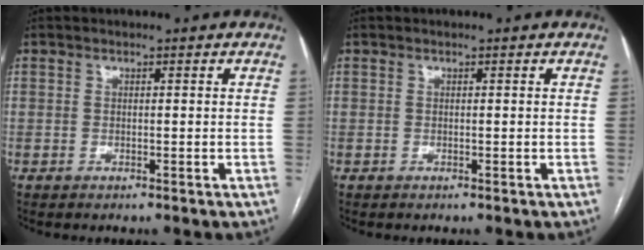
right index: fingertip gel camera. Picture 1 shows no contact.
{"total": 0.0}